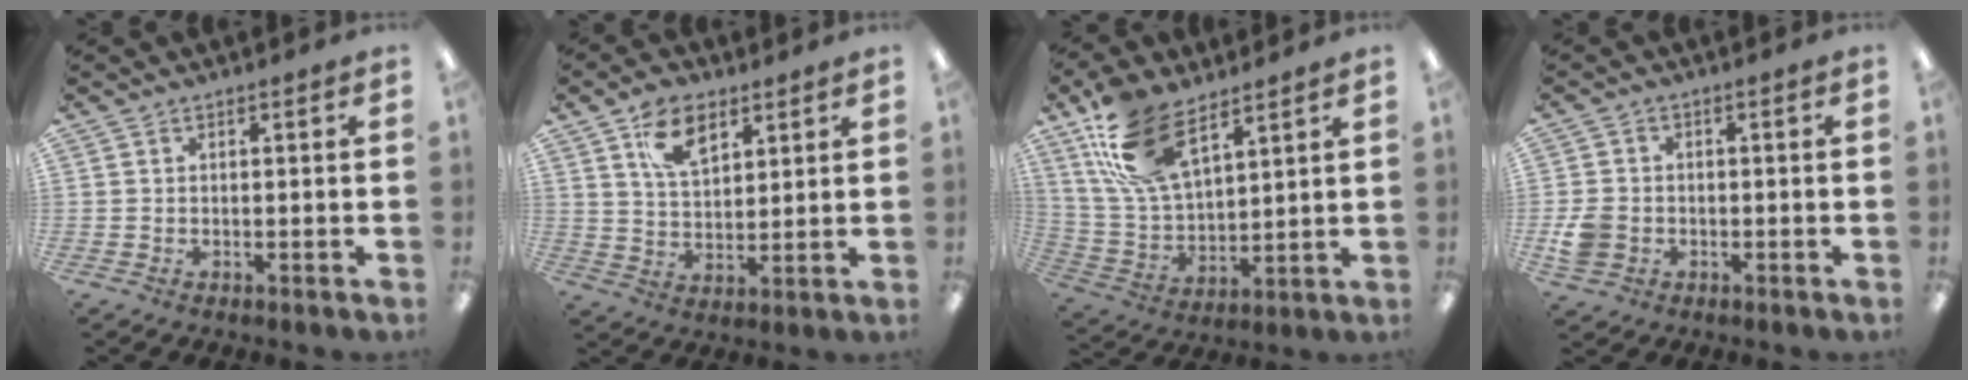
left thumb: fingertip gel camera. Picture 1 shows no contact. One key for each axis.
{"total": 9.3, "fx": 5.6, "fy": 5.2, "fz": 5.2, "tx": -0.088, "ty": -0.015, "tz": 0.100}
{"total": 16.6, "fx": 10.2, "fy": 7.9, "fz": 10.4, "tx": -0.219, "ty": -0.024, "tz": 0.190}
{"total": 5.2, "fx": -1.6, "fy": 4.4, "fz": 2.3, "tx": -0.035, "ty": 0.009, "tz": -0.026}